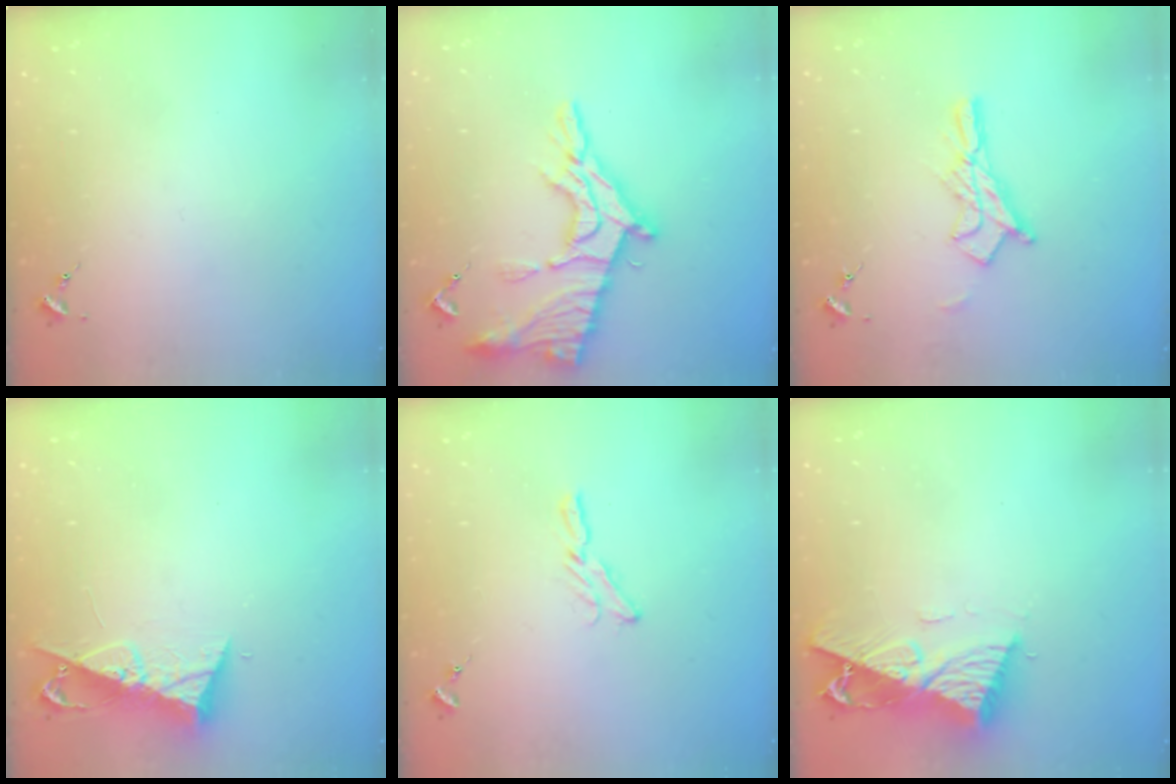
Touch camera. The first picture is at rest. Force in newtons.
{"total": 20.7, "press": 20.6, "slide": 2.0}
{"total": 11.3, "press": 11.3, "slide": 0.8}
{"total": 9.2, "press": 9.2, "slide": 0.6}
{"total": 5.9, "press": 5.9, "slide": 0.5}
{"total": 11.7, "press": 11.6, "slide": 1.0}